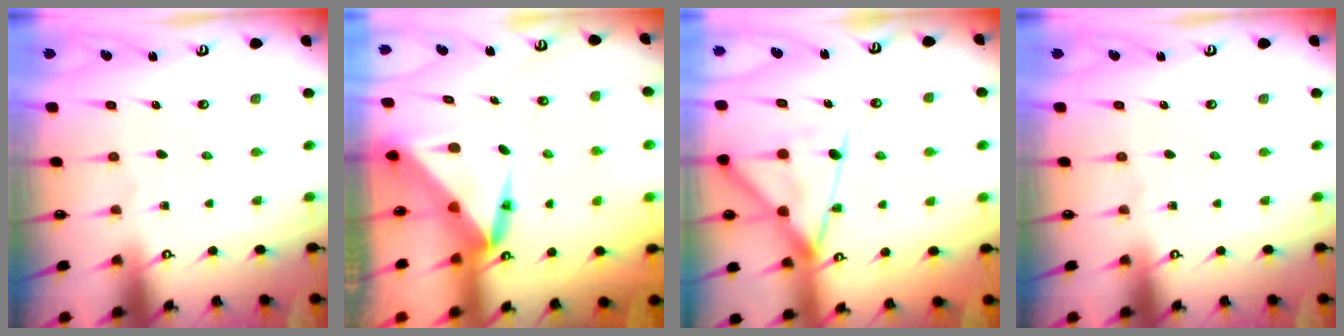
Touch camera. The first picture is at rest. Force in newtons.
{"total": 4.7, "press": 4.7, "slide": 0.2}
{"total": 16.9, "press": 16.8, "slide": 1.4}
{"total": 0.0}